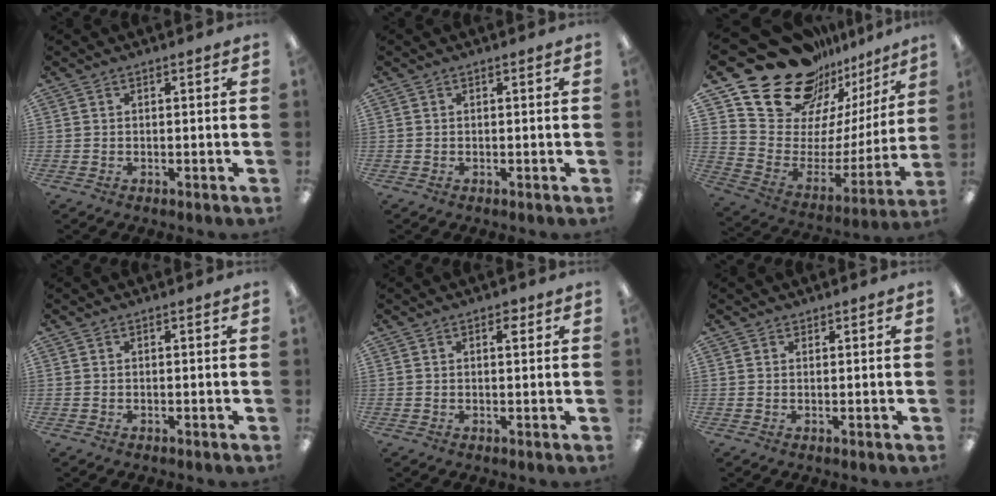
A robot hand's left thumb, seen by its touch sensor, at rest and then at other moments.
{"total": 0.0}
{"total": 22.9, "force": [18.9, 11.3, 6.3], "torque": [-0.097, -0.148, 0.350]}
{"total": 0.0}
{"total": 1.9, "force": [1.0, 0.9, 1.4], "torque": [-0.013, -0.003, 0.014]}
{"total": 0.9, "force": [0.8, 0.3, -0.1], "torque": [0.001, 0.000, 0.016]}